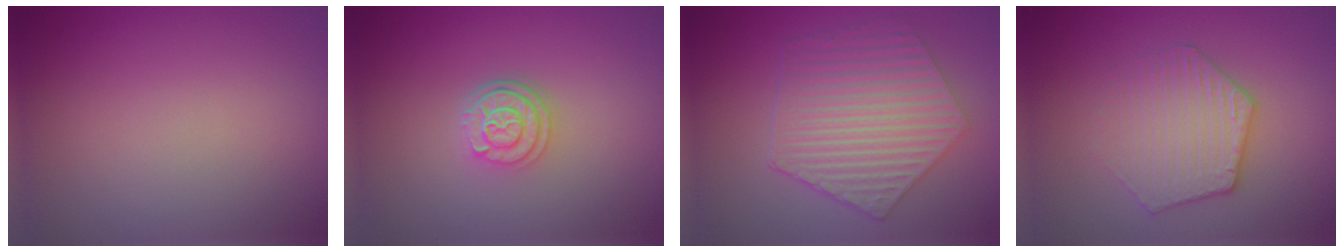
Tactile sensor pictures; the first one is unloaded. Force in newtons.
{"total": 3.0, "press": 2.4, "slide": 1.7}
{"total": 6.3, "press": 4.9, "slide": 4.0}
{"total": 3.4, "press": 3.3, "slide": 0.5}